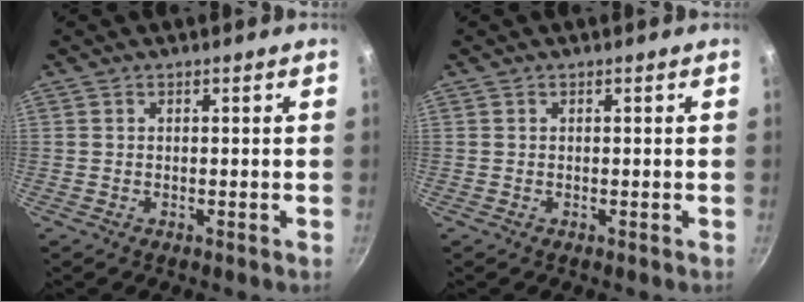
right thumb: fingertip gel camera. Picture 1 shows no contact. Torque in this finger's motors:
{"motor_torque": [0.00, 0.00, 0.09, 0.00, 0.01]}